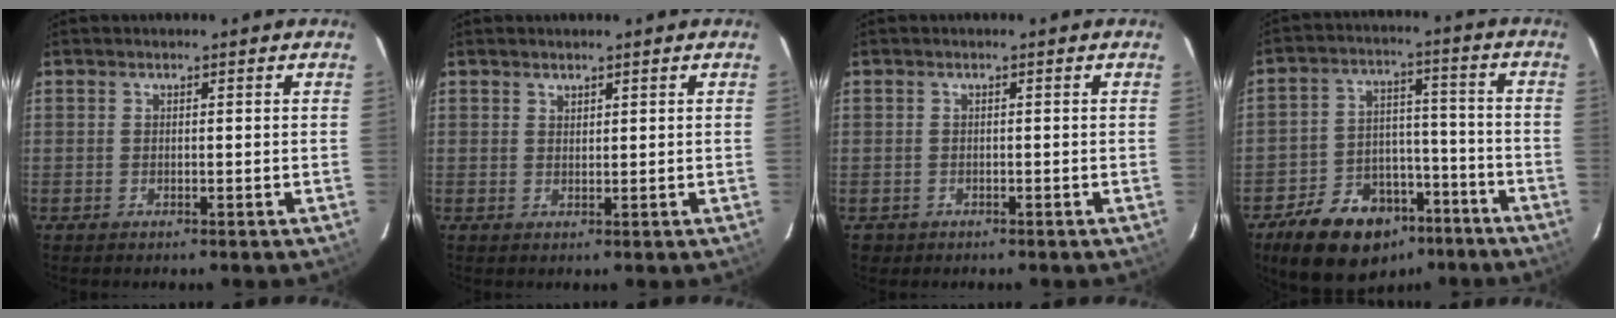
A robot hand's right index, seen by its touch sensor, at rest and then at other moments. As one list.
[{"total": 1.0, "force": [0.9, 0.4, 0.1], "torque": [-0.002, 0.001, 0.017]}, {"total": 1.8, "force": [-0.6, 1.6, 0.2], "torque": [-0.005, 0.004, -0.006]}, {"total": 16.3, "force": [-10.7, 10.1, 7.1], "torque": [-0.151, 0.031, -0.150]}]